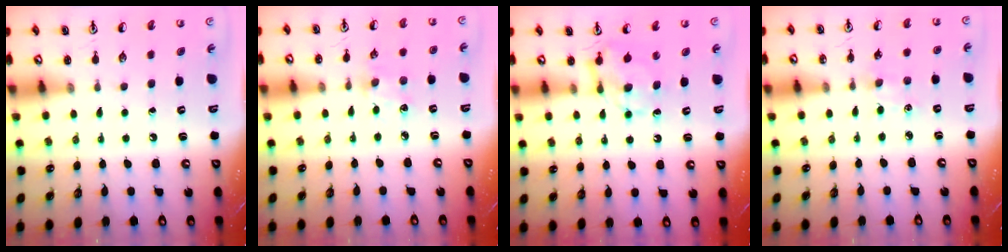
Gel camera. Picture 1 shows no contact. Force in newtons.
{"total": 6.8, "press": 6.8, "slide": 0.7}
{"total": 6.5, "press": 6.5, "slide": 0.3}
{"total": 1.1, "press": 1.1, "slide": 0.3}